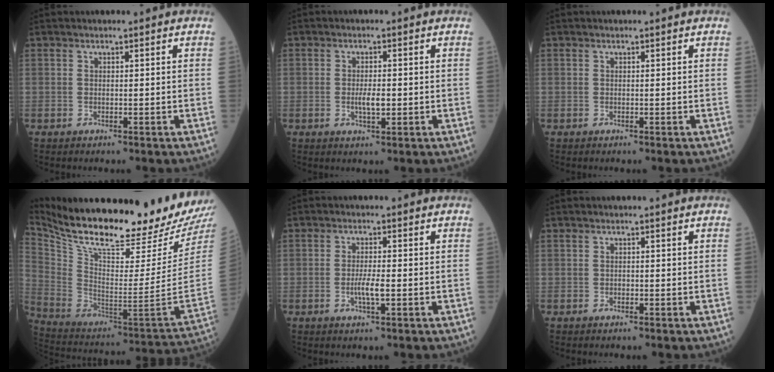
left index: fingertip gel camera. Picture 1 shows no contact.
{"total": 2.6, "force": [-0.3, 0.8, 2.5], "torque": [-0.052, -0.001, -0.003]}
{"total": 0.0}
{"total": 30.2, "force": [25.8, 2.8, 15.5], "torque": [-0.280, -0.086, 0.385]}
{"total": 2.8, "force": [-0.6, 0.3, 2.8], "torque": [-0.057, -0.003, -0.011]}
{"total": 0.0}